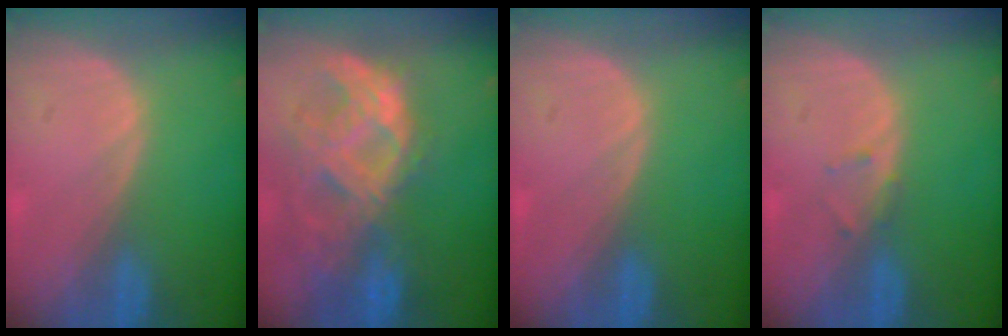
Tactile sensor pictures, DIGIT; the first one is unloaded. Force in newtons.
{"total": 10.9, "press": 9.3, "slide": 5.7}
{"total": 0.0}
{"total": 1.1, "press": 1.0, "slide": 0.2}